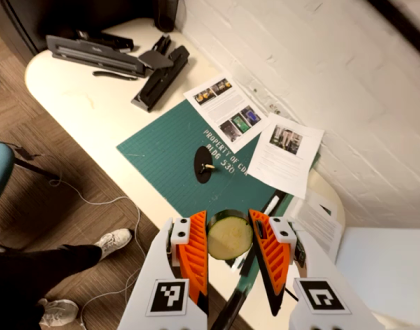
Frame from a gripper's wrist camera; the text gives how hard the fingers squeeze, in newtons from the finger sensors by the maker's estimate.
{"total": 11.9, "left": 12.7, "right": 11.1}